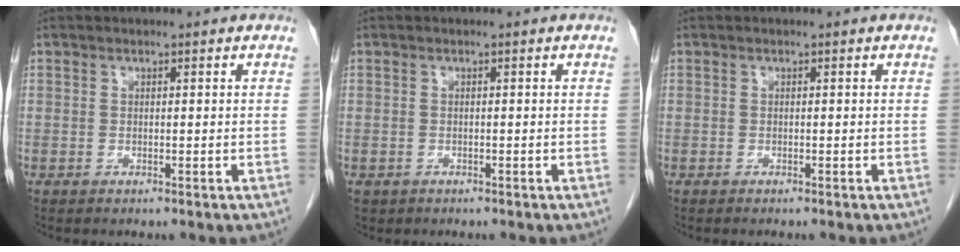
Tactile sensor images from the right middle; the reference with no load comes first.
{"total": 1.0, "force": [-0.5, 0.9, 0.1], "torque": [-0.012, 0.002, -0.001]}
{"total": 0.6, "force": [-0.5, 0.0, 0.2], "torque": [-0.006, -0.002, -0.008]}